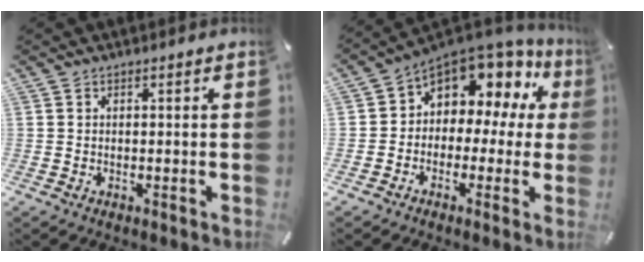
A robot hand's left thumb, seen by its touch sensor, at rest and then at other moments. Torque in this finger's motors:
{"motor_torque": [0.55, 1.17, 0.80, 0.48, 0.10]}